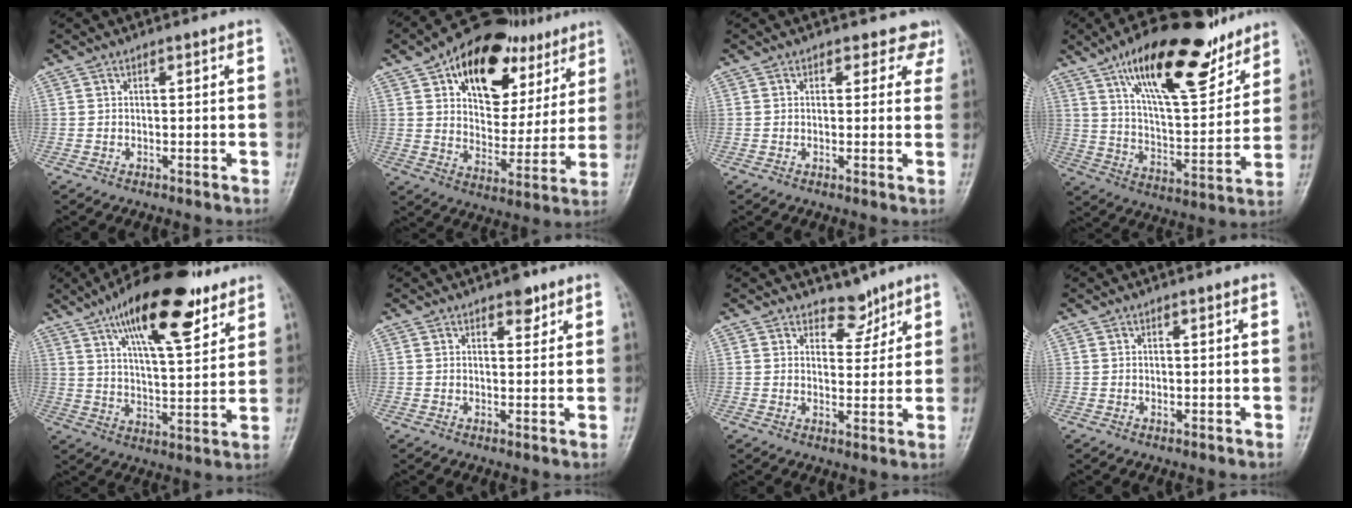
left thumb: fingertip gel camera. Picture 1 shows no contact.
{"total": 22.7, "force": [11.5, 13.5, 14.2], "torque": [-0.154, -0.018, 0.174]}
{"total": 3.9, "force": [3.1, 2.4, 0.0], "torque": [0.035, -0.017, 0.015]}
{"total": 22.3, "force": [14.6, 7.5, 15.1], "torque": [-0.205, -0.063, 0.244]}
{"total": 19.3, "force": [11.8, 6.5, 13.9], "torque": [-0.194, -0.044, 0.191]}
{"total": 3.2, "force": [2.1, 1.7, 1.7], "torque": [-0.005, -0.009, 0.027]}
{"total": 4.2, "force": [3.4, 2.4, 0.6], "torque": [0.018, -0.025, 0.053]}
{"total": 0.5, "force": [0.2, 0.4, 0.3], "torque": [-0.002, -0.001, 0.002]}